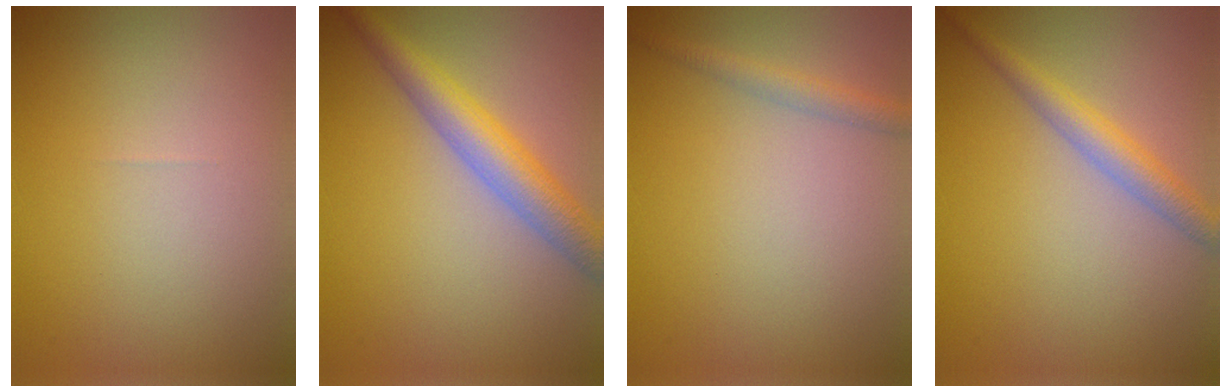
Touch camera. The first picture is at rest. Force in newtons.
{"total": 5.0, "press": 5.0, "slide": 0.1}
{"total": 1.8, "press": 1.8, "slide": 0.1}
{"total": 2.9, "press": 2.9, "slide": 0.1}